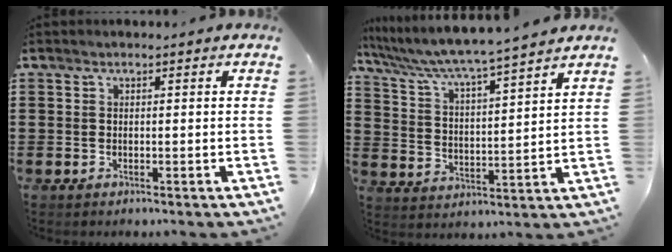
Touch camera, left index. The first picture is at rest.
{"total": 5.2, "force": [4.7, -0.7, 2.1], "torque": [-0.064, -0.037, 0.072]}